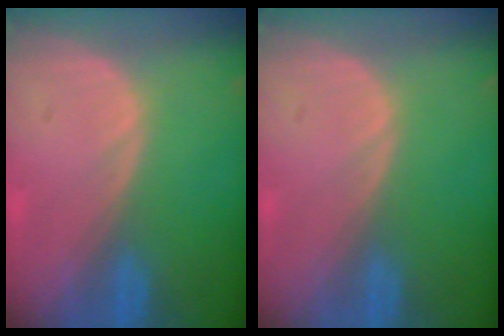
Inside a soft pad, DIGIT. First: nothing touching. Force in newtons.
{"total": 0.0}